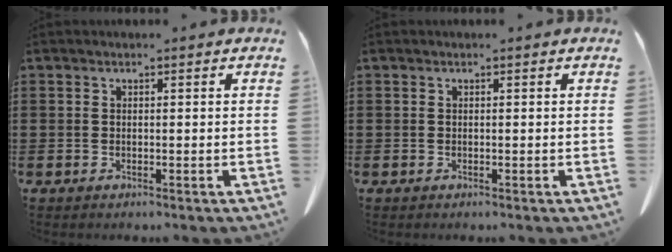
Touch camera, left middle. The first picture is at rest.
{"total": 0.0}